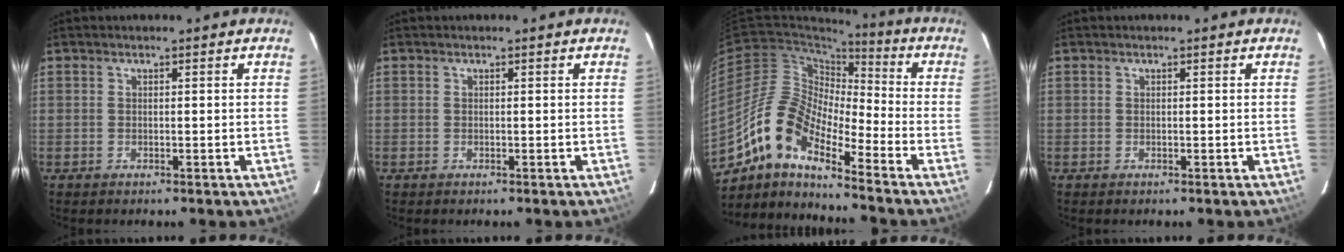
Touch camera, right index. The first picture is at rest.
{"total": 0.0}
{"total": 14.0, "force": [-10.2, 4.3, 8.6], "torque": [-0.149, 0.003, -0.209]}
{"total": 0.0}